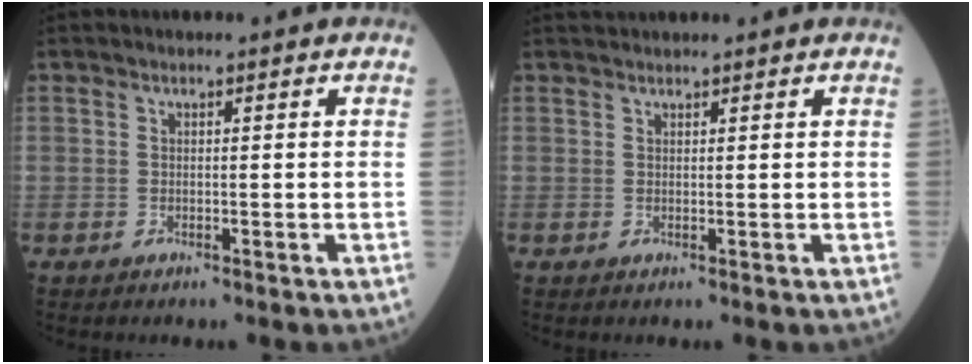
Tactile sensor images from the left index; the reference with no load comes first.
{"total": 1.9, "force": [1.9, -0.1, 0.3], "torque": [-0.005, 0.027, 0.038]}